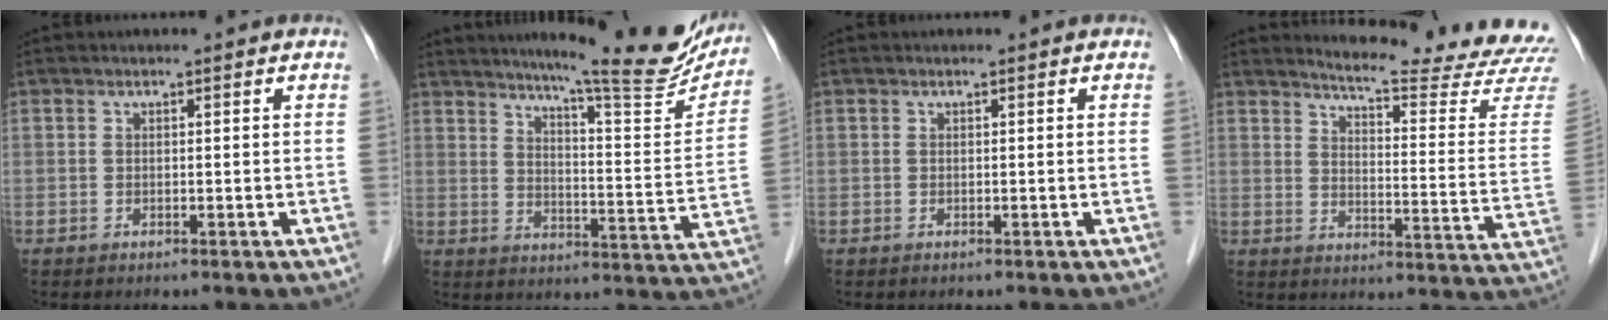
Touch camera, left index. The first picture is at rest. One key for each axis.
{"total": 21.0, "fx": 18.4, "fy": 1.4, "fz": 10.0, "tx": -0.135, "ty": -0.055, "tz": 0.230}
{"total": 0.0}
{"total": 19.9, "fx": 19.2, "fy": -0.9, "fz": 5.2, "tx": -0.080, "ty": -0.138, "tz": 0.221}